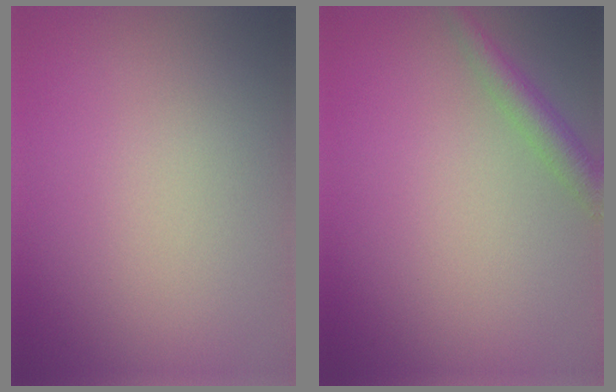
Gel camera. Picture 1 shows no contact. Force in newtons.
{"total": 2.4, "press": 2.4, "slide": 0.1}